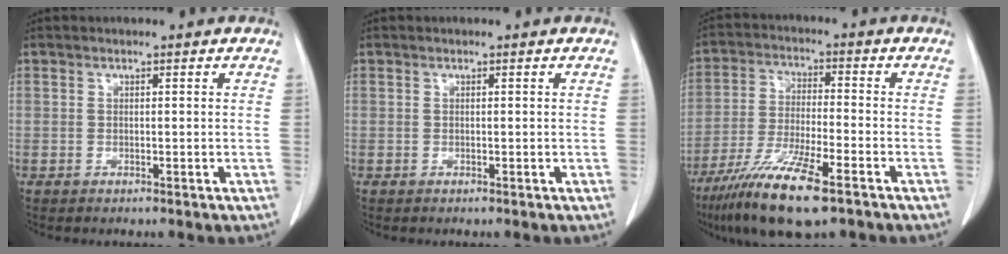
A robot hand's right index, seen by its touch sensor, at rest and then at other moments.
{"total": 0.0}
{"total": 13.1, "force": [-8.3, 1.7, 9.9], "torque": [-0.193, -0.032, -0.148]}